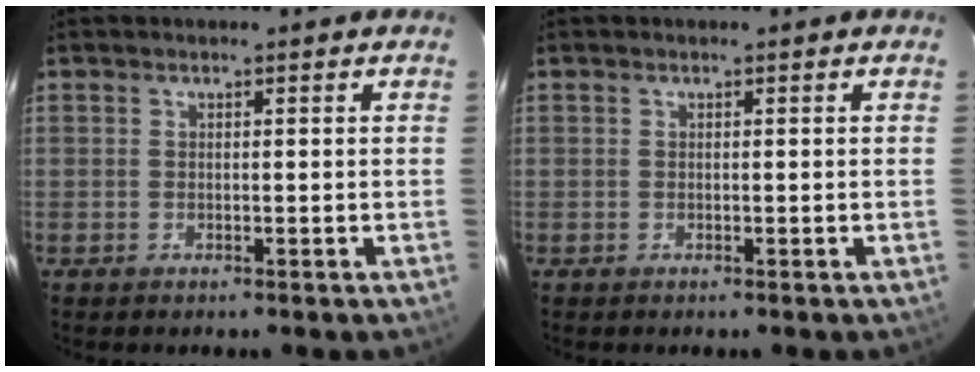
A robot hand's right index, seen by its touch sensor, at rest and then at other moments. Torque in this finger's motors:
{"motor_torque": [-0.05, 0.05, 0.00, 0.00]}